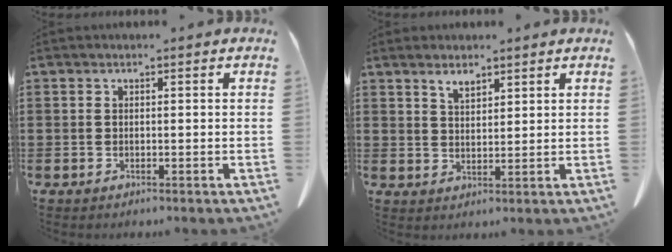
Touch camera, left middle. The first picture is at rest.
{"total": 2.5, "force": [2.1, 0.9, 1.2], "torque": [-0.028, 0.003, 0.038]}